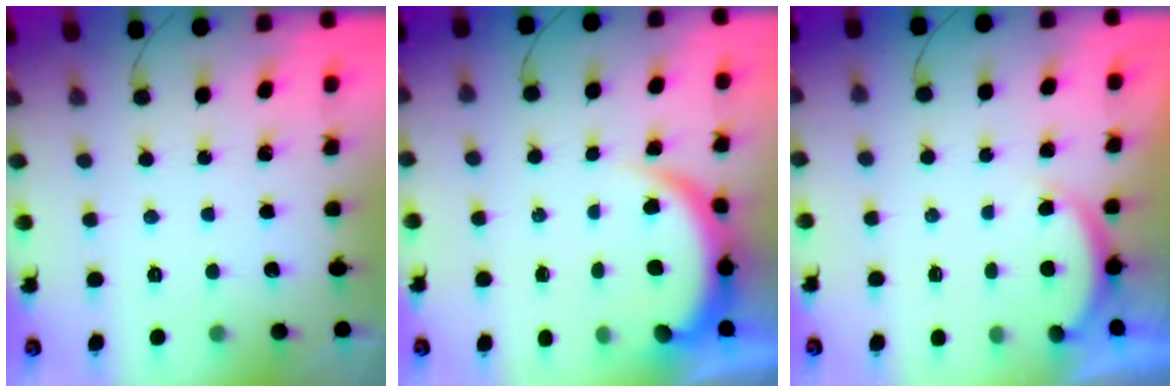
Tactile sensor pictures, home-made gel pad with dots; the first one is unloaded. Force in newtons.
{"total": 5.1, "press": 5.0, "slide": 0.4}
{"total": 2.3, "press": 2.2, "slide": 0.6}